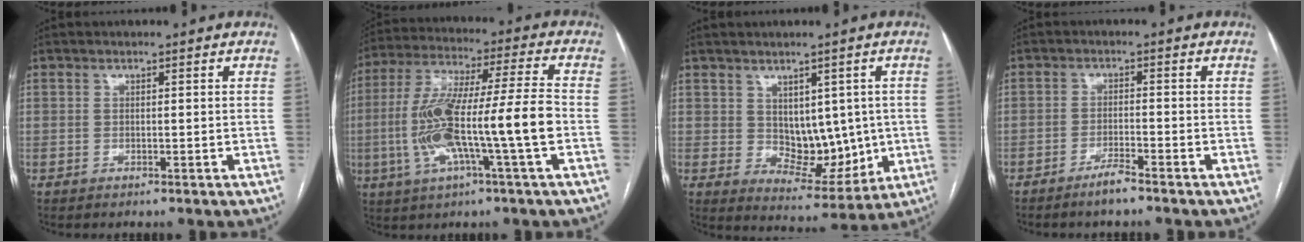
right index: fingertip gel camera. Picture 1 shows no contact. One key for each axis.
{"total": 16.1, "fx": -3.4, "fy": 0.3, "fz": 15.7, "tx": -0.306, "ty": 0.011, "tz": -0.064}
{"total": 8.4, "fx": 0.8, "fy": 5.3, "fz": 6.4, "tx": -0.077, "ty": 0.001, "tz": 0.034}
{"total": 3.1, "fx": -2.5, "fy": 0.0, "fz": 1.8, "tx": -0.036, "ty": -0.002, "tz": -0.049}